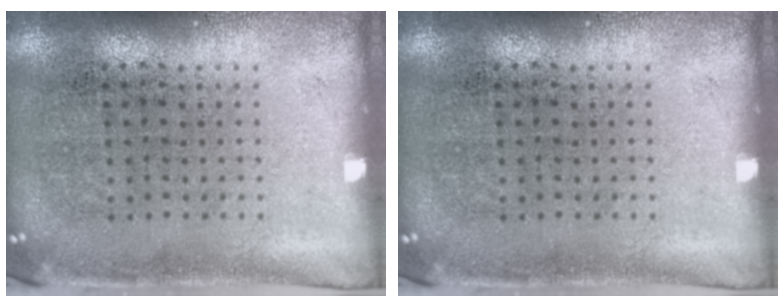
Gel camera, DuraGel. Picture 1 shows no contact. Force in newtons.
{"total": 0.0}